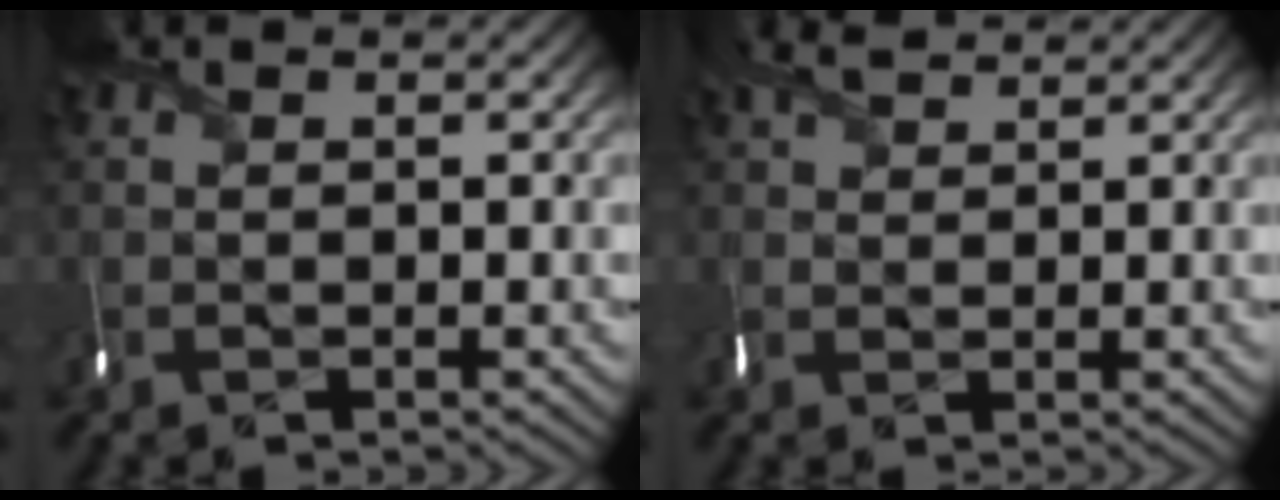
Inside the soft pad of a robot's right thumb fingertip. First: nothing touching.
{"total": 1.6, "force": [1.4, 0.0, -0.6], "torque": [-0.003, 0.007, 0.027]}